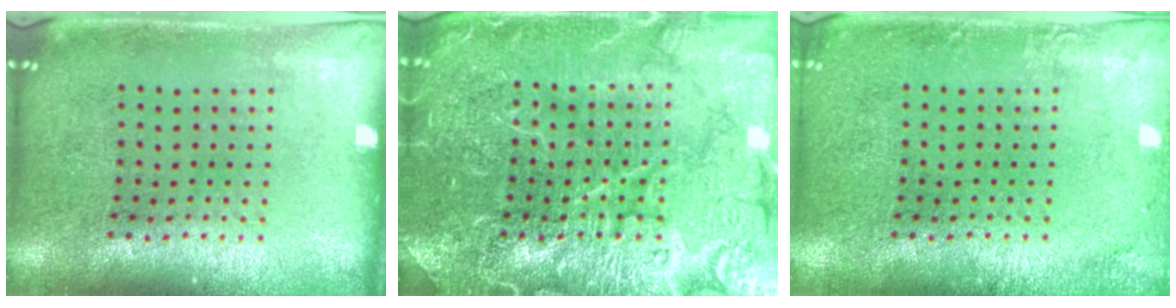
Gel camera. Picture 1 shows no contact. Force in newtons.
{"total": 7.2, "press": 7.1, "slide": 1.0}
{"total": 1.3, "press": 1.3, "slide": 0.0}